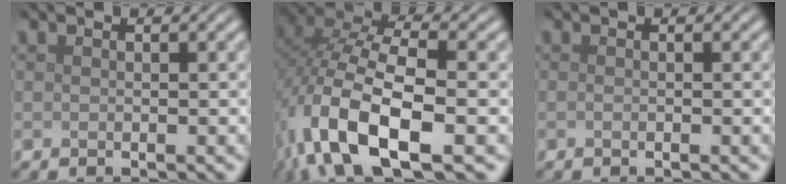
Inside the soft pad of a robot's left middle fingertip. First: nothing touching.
{"total": 11.8, "force": [-4.8, 5.0, 9.6], "torque": [-0.206, -0.014, -0.092]}
{"total": 0.0}